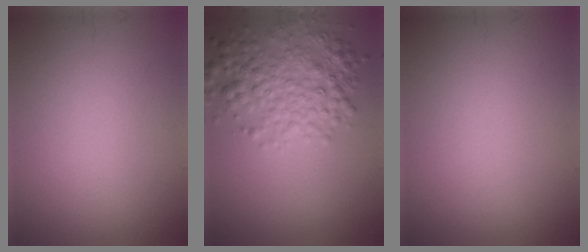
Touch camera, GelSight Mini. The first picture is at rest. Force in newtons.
{"total": 4.9, "press": 4.9, "slide": 0.1}
{"total": 0.0}